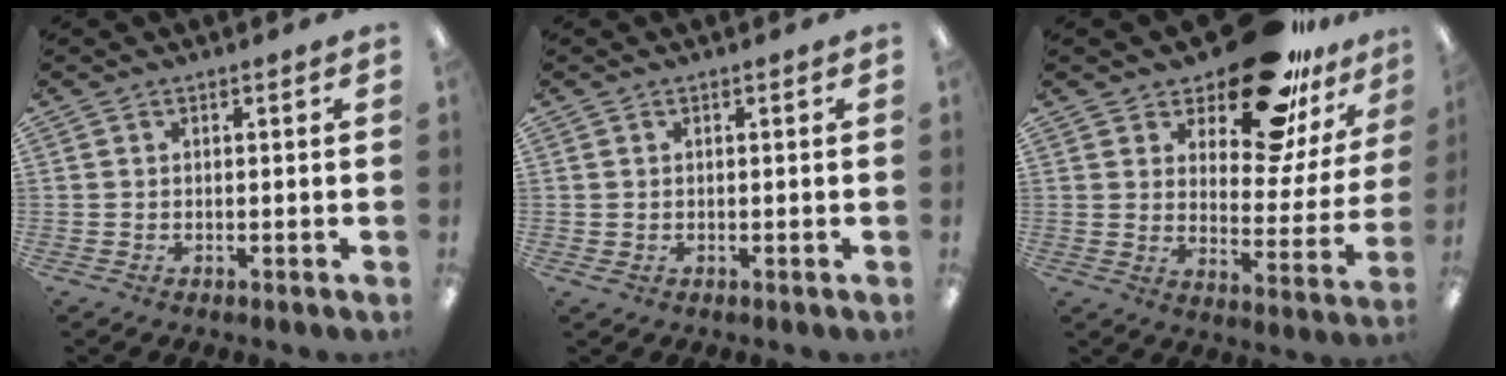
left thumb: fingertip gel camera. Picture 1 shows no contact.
{"total": 0.6, "force": [0.3, 0.5, 0.3], "torque": [0.002, 0.000, 0.002]}
{"total": 20.3, "force": [15.6, 7.1, 10.8], "torque": [-0.164, -0.100, 0.263]}